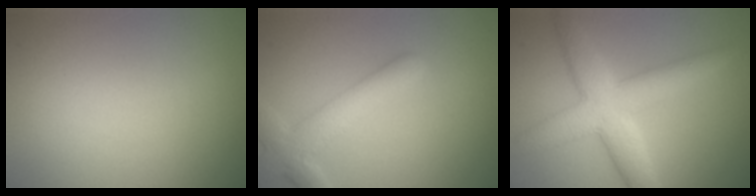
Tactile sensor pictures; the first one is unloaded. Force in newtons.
{"total": 3.9, "press": 3.9, "slide": 0.4}
{"total": 5.9, "press": 5.9, "slide": 0.1}